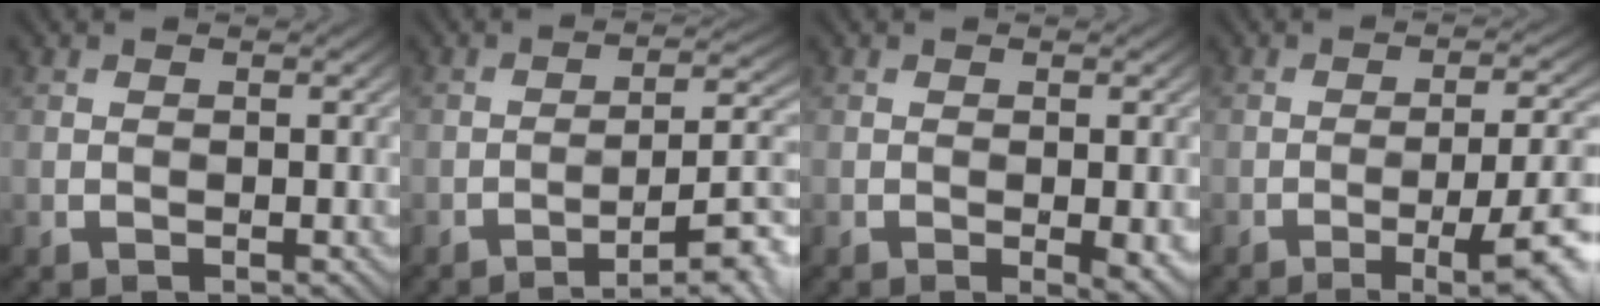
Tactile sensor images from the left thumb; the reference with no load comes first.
{"total": 9.4, "force": [-5.4, 2.2, 7.4], "torque": [-0.108, 0.010, -0.076]}
{"total": 2.7, "force": [-0.7, 0.6, 2.6], "torque": [-0.041, -0.007, -0.009]}
{"total": 9.1, "force": [-3.4, 2.1, 8.1], "torque": [-0.121, -0.003, -0.045]}